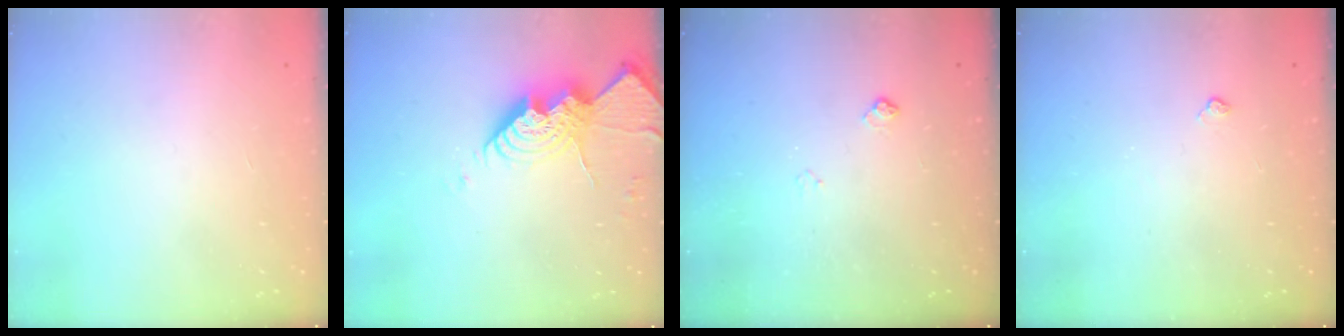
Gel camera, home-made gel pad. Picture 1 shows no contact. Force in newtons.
{"total": 15.0, "press": 14.9, "slide": 1.4}
{"total": 4.3, "press": 4.2, "slide": 0.8}
{"total": 2.7, "press": 2.7, "slide": 0.6}